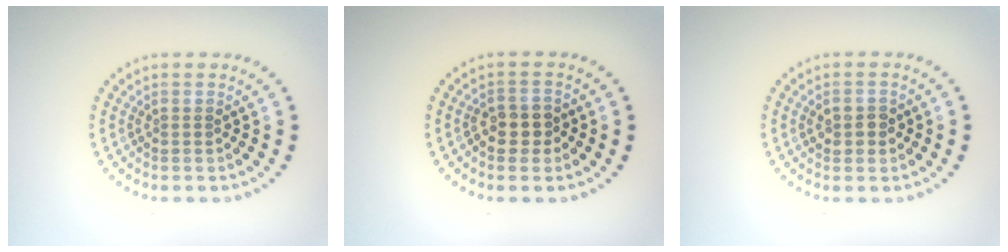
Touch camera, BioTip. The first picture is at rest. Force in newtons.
{"total": 2.4, "press": 2.3, "slide": 0.7}
{"total": 1.8, "press": 1.8, "slide": 0.1}